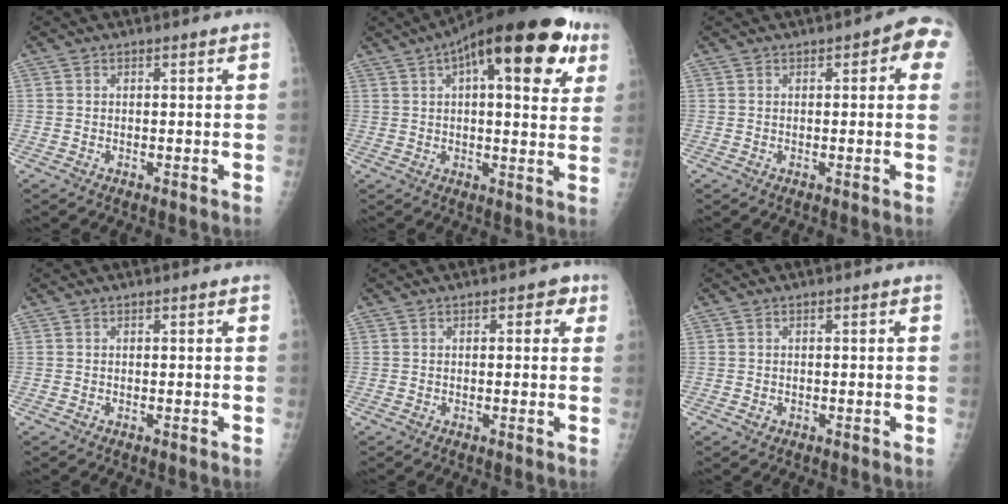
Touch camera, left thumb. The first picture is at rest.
{"total": 24.0, "force": [10.6, 8.9, 19.6], "torque": [-0.268, 0.017, 0.145]}
{"total": 6.0, "force": [1.8, 2.3, 5.2], "torque": [-0.037, 0.009, 0.009]}
{"total": 0.0}
{"total": 3.1, "force": [1.1, 1.8, 2.2], "torque": [-0.005, 0.003, 0.005]}
{"total": 0.7, "force": [-0.3, 0.6, 0.3], "torque": [-0.002, 0.005, -0.001]}